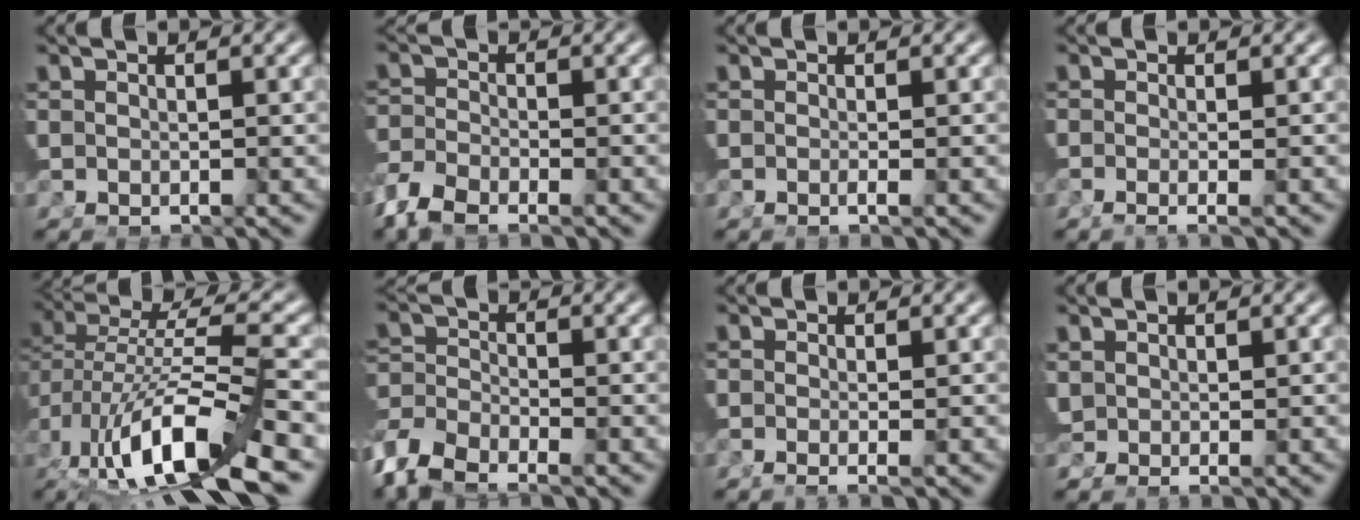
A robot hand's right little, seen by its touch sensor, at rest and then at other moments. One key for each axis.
{"total": 3.4, "fx": -2.7, "fy": 0.9, "fz": 1.8, "tx": -0.037, "ty": -0.021, "tz": -0.038}
{"total": 0.9, "fx": -0.4, "fy": -0.1, "fz": 0.8, "tx": -0.018, "ty": -0.003, "tz": -0.007}
{"total": 1.8, "fx": -1.2, "fy": -0.4, "fz": 1.3, "tx": -0.025, "ty": -0.011, "tz": -0.016}
{"total": 9.3, "fx": -3.1, "fy": 3.2, "fz": 8.1, "tx": -0.158, "ty": -0.026, "tz": -0.031}
{"total": 5.6, "fx": -3.4, "fy": 3.6, "fz": 2.6, "tx": -0.061, "ty": -0.032, "tz": -0.046}
{"total": 1.5, "fx": -0.9, "fy": -0.4, "fz": 1.1, "tx": -0.023, "ty": -0.013, "tz": -0.010}
{"total": 1.2, "fx": 0.1, "fy": 0.5, "fz": 1.0, "tx": -0.023, "ty": -0.010, "tz": 0.013}